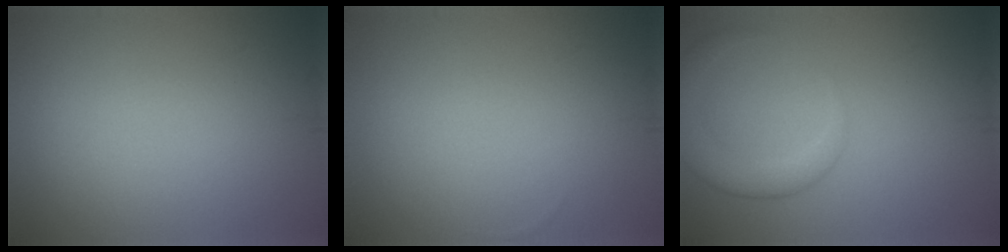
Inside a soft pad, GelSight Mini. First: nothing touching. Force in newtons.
{"total": 0.0}
{"total": 3.5, "press": 3.5, "slide": 0.3}